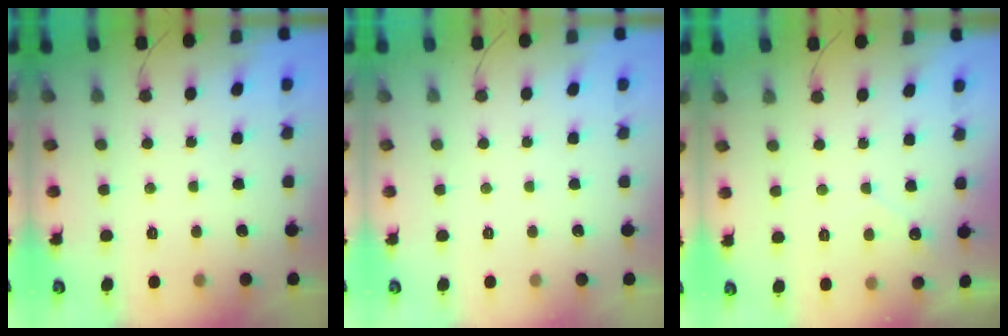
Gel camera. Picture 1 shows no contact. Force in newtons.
{"total": 0.0}
{"total": 2.5, "press": 2.5, "slide": 0.1}